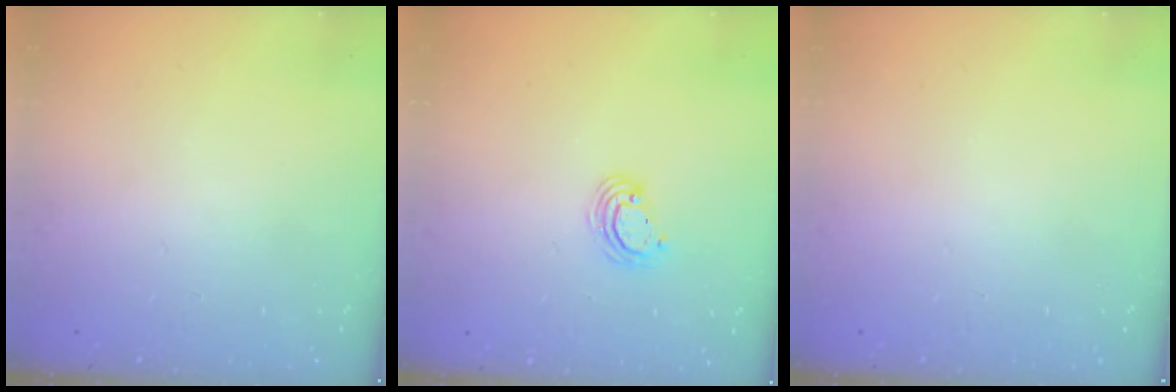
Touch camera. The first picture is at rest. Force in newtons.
{"total": 4.4, "press": 4.4, "slide": 0.2}
{"total": 0.0}